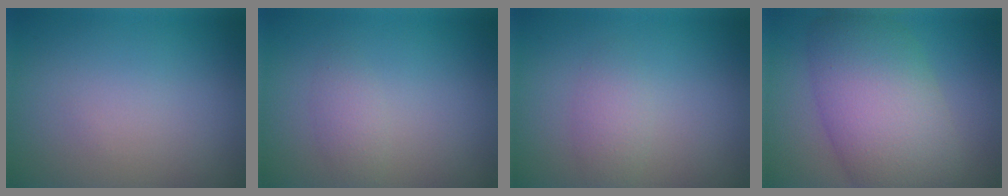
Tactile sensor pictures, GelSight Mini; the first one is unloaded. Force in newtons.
{"total": 1.4, "press": 1.4, "slide": 0.1}
{"total": 1.8, "press": 1.8, "slide": 0.0}
{"total": 10.2, "press": 10.2, "slide": 0.3}